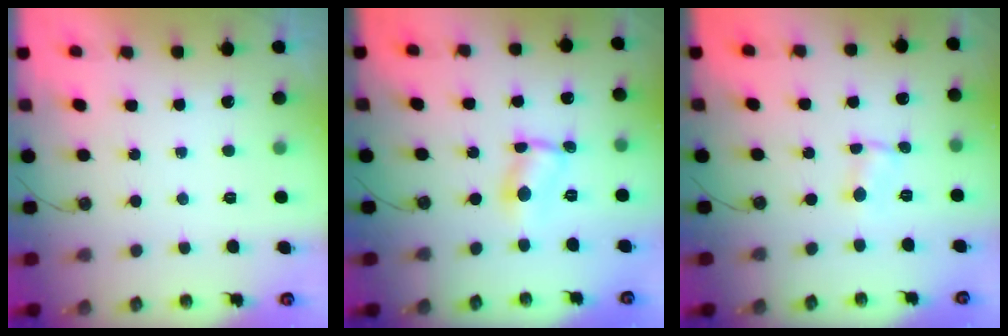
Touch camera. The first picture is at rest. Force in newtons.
{"total": 2.4, "press": 2.4, "slide": 0.1}
{"total": 0.6, "press": 0.6, "slide": 0.1}